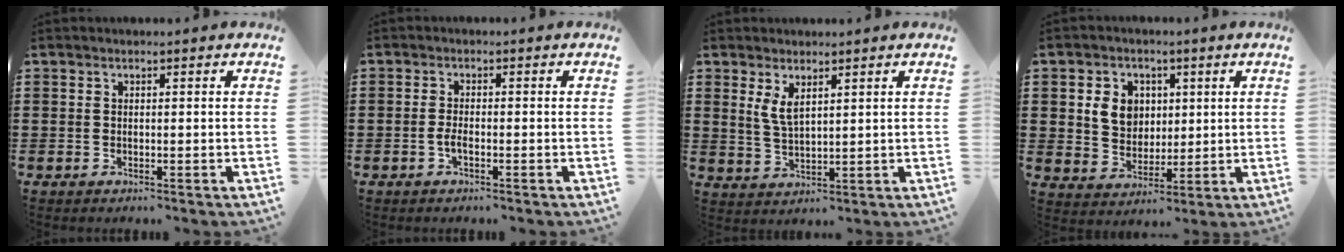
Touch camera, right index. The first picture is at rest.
{"total": 1.8, "force": [-0.7, 0.4, 1.5], "torque": [-0.036, -0.003, -0.016]}
{"total": 3.4, "force": [1.8, 1.3, 2.6], "torque": [-0.062, 0.000, 0.031]}
{"total": 6.2, "force": [1.5, 5.4, 2.7], "torque": [-0.068, 0.015, 0.024]}